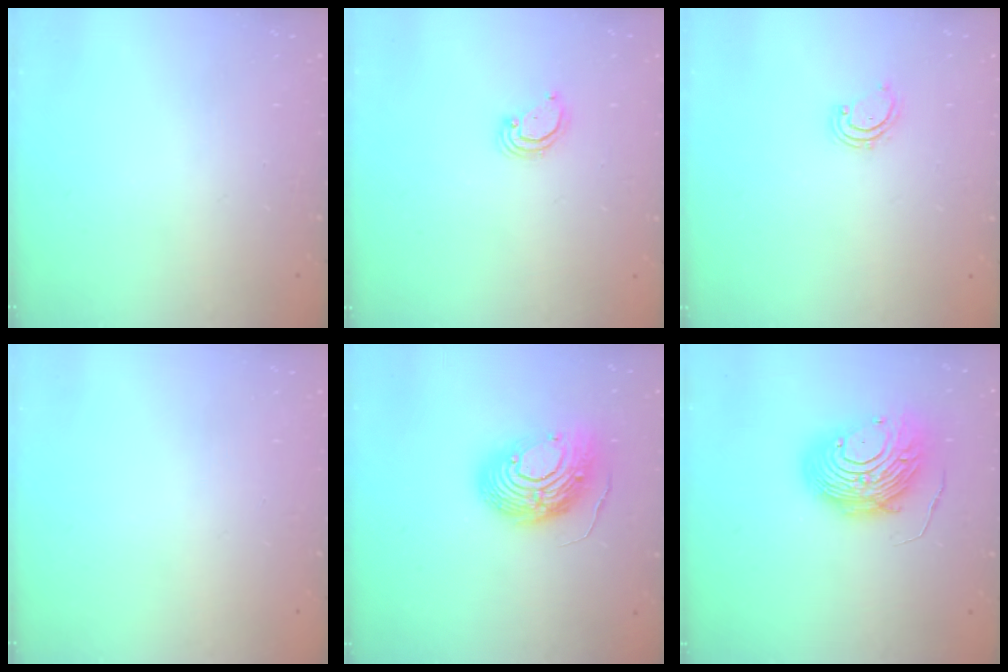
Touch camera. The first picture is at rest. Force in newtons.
{"total": 3.1, "press": 3.1, "slide": 0.2}
{"total": 2.6, "press": 2.6, "slide": 0.3}
{"total": 0.0}
{"total": 13.7, "press": 13.5, "slide": 2.3}
{"total": 13.5, "press": 13.4, "slide": 1.0}